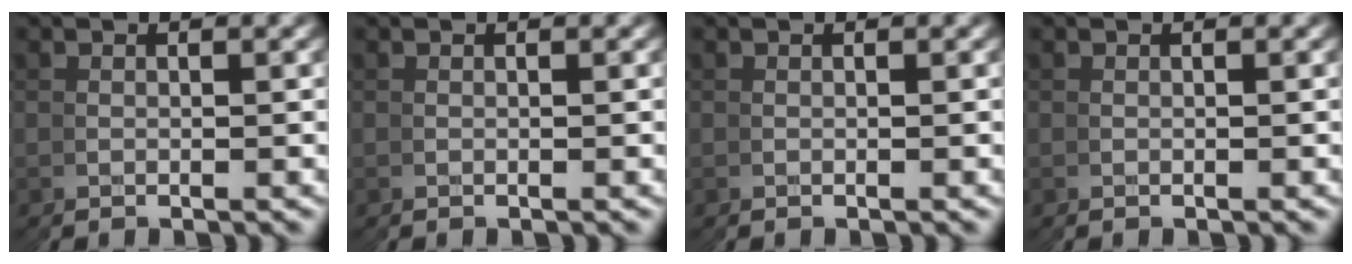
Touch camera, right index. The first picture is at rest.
{"total": 0.0}
{"total": 0.0}
{"total": 0.0}